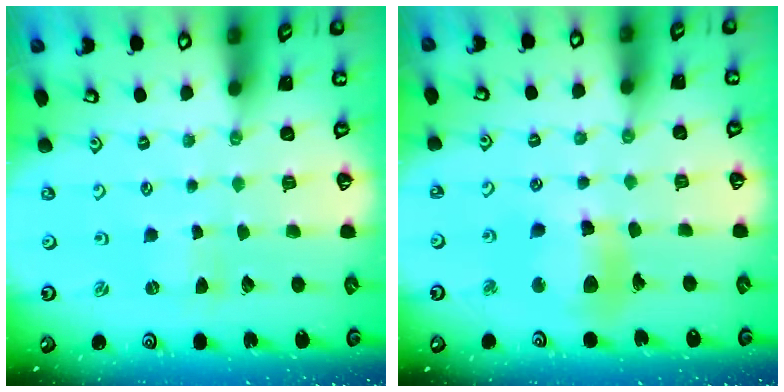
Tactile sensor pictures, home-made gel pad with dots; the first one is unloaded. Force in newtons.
{"total": 11.4, "press": 11.3, "slide": 1.4}